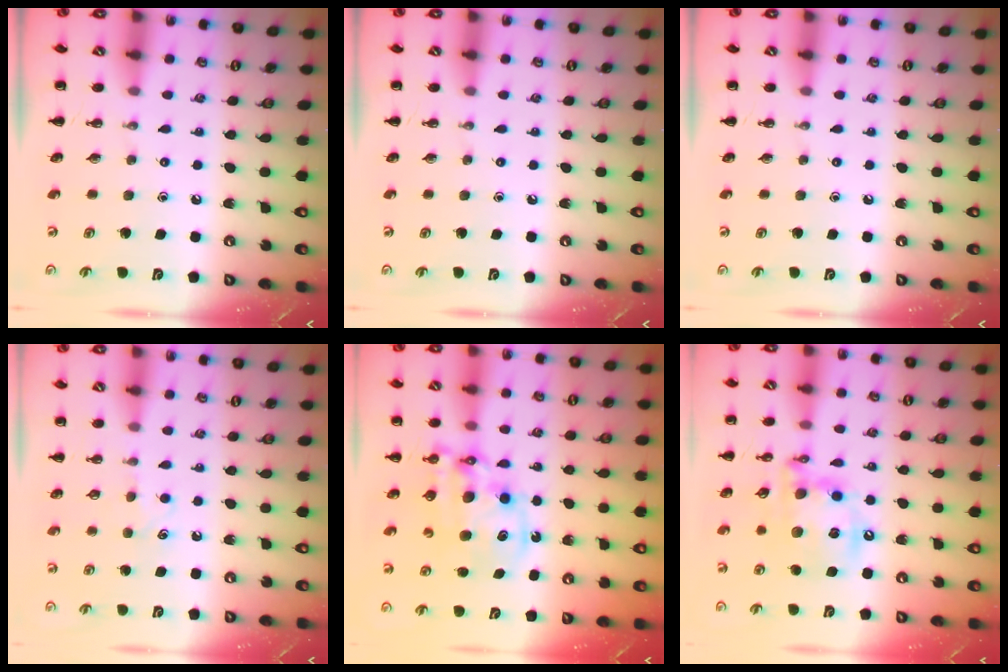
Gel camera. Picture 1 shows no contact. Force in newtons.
{"total": 0.0}
{"total": 0.0}
{"total": 4.4, "press": 4.2, "slide": 1.2}
{"total": 11.6, "press": 11.2, "slide": 2.8}
{"total": 14.2, "press": 13.8, "slide": 3.4}